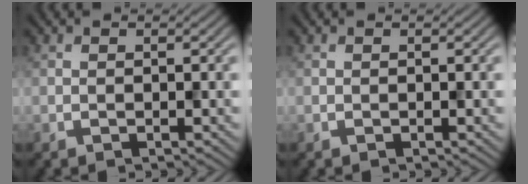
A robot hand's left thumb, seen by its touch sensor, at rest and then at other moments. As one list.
[{"total": 0.0}]